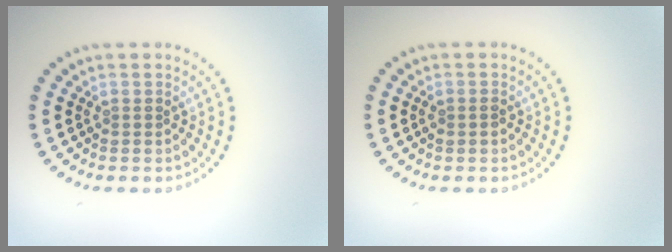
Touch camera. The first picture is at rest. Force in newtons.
{"total": 0.7, "press": 0.7, "slide": 0.1}